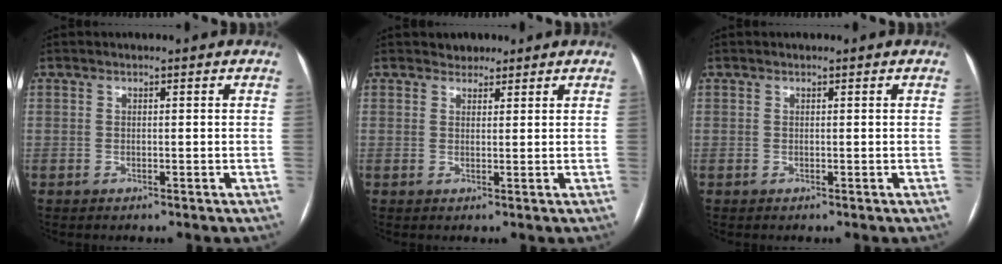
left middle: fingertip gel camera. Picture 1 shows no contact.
{"total": 2.0, "force": [1.6, 1.1, 0.0], "torque": [0.000, 0.004, 0.023]}
{"total": 0.0}